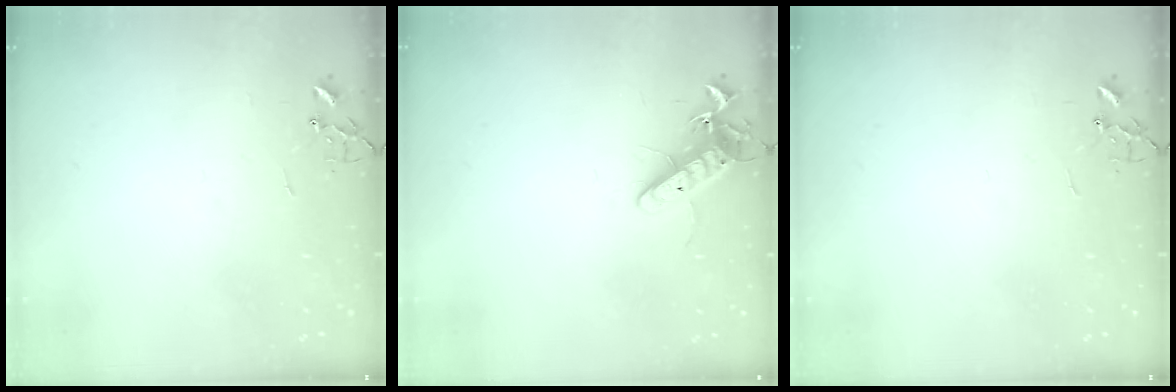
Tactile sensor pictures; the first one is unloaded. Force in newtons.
{"total": 11.4, "press": 11.4, "slide": 0.9}
{"total": 0.0}